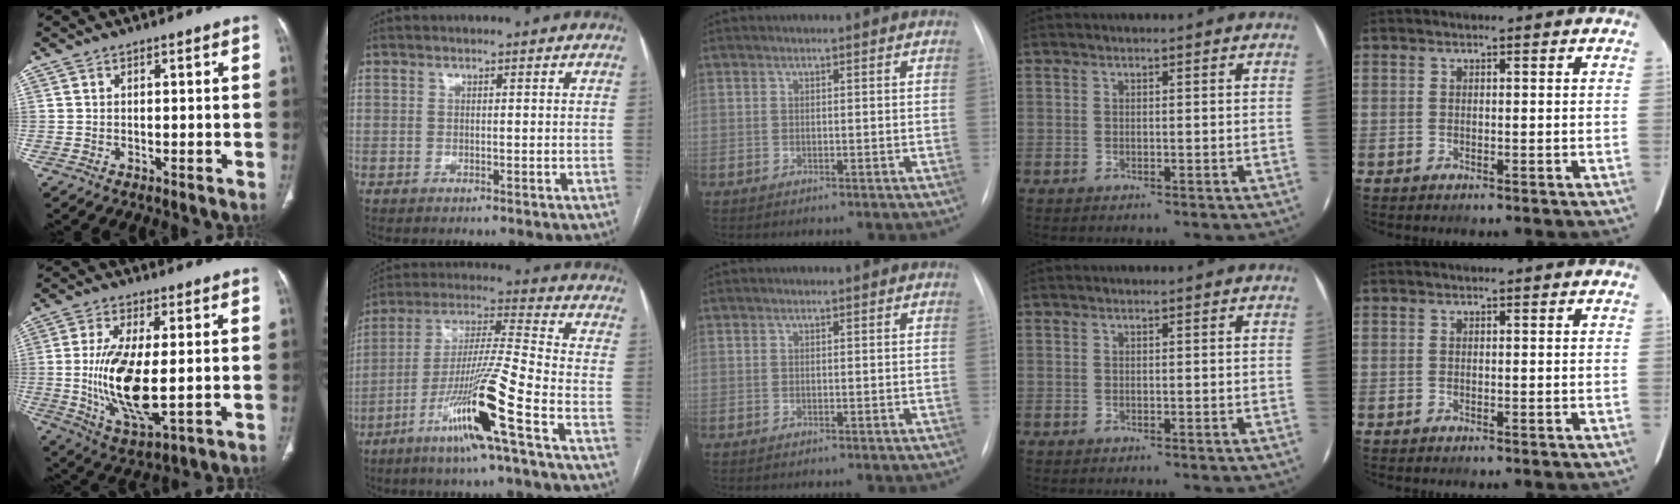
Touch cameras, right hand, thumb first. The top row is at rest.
{"thumb": {"total": 14.4, "force": [-0.7, 5.3, 13.3], "torque": [-0.269, -0.022, -0.004]}, "index": {"total": 15.6, "force": [-7.7, -1.2, 13.6], "torque": [-0.269, -0.020, -0.145]}}